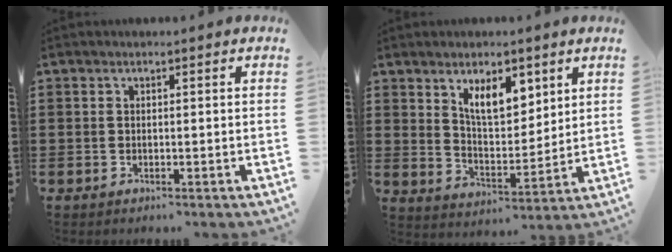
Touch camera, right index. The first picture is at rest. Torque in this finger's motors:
{"motor_torque": [0.36, 0.14, 0.23, 0.18]}